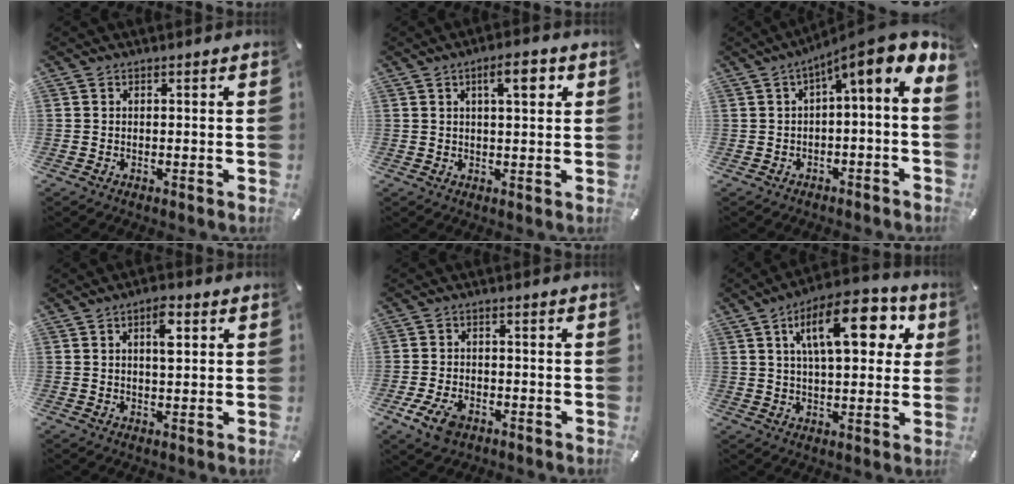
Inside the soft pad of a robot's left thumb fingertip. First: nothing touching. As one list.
[{"total": 5.9, "force": [2.3, 1.9, 5.0], "torque": [-0.072, -0.005, 0.031]}, {"total": 9.1, "force": [3.3, 2.2, 8.1], "torque": [-0.124, -0.035, 0.052]}, {"total": 5.2, "force": [1.6, 2.4, 4.3], "torque": [-0.059, -0.004, 0.019]}, {"total": 6.1, "force": [-3.2, 3.8, 3.5], "torque": [-0.086, 0.010, -0.063]}, {"total": 18.1, "force": [6.8, 8.1, 14.6], "torque": [-0.219, -0.004, 0.106]}]